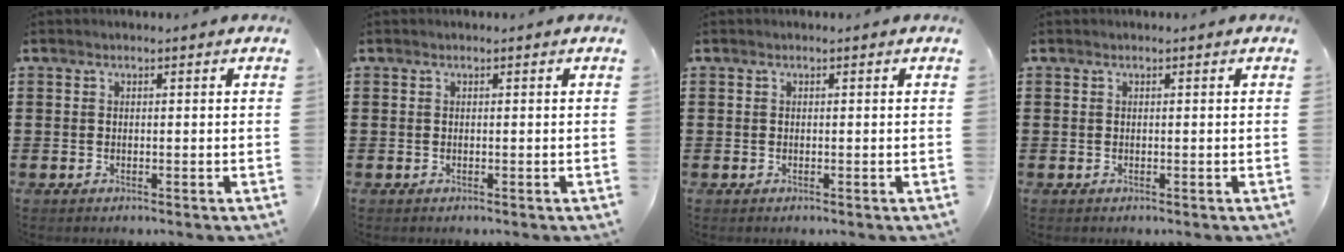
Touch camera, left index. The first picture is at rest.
{"total": 0.0}
{"total": 0.0}
{"total": 0.0}